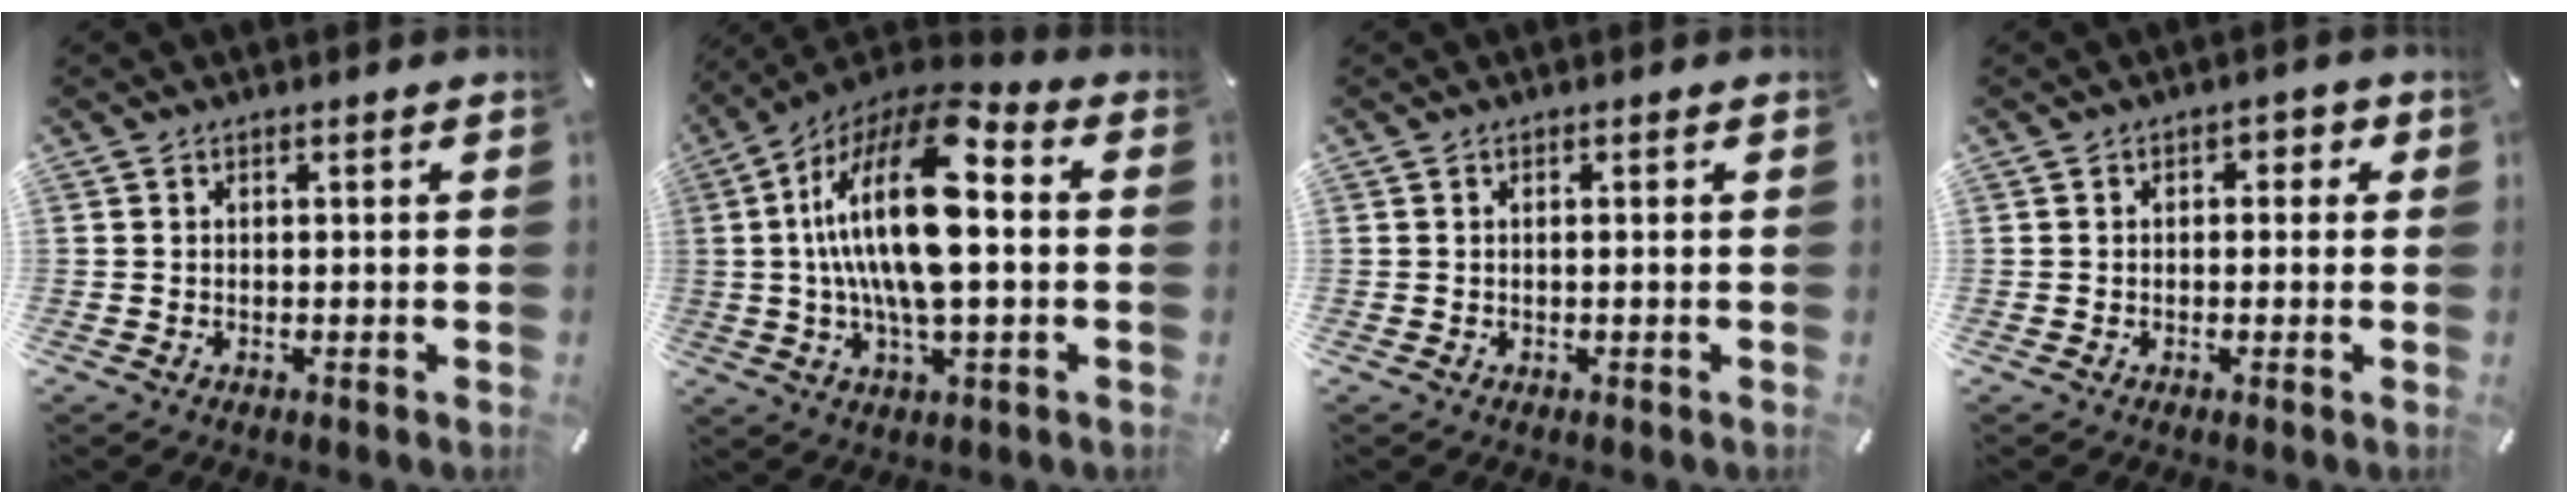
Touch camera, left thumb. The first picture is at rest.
{"total": 21.7, "force": [1.9, 8.7, 19.8], "torque": [-0.401, -0.007, 0.027]}
{"total": 0.6, "force": [-0.1, -0.1, 0.6], "torque": [-0.010, -0.003, -0.001]}
{"total": 1.9, "force": [-0.5, 1.4, 1.2], "torque": [-0.016, 0.008, -0.015]}